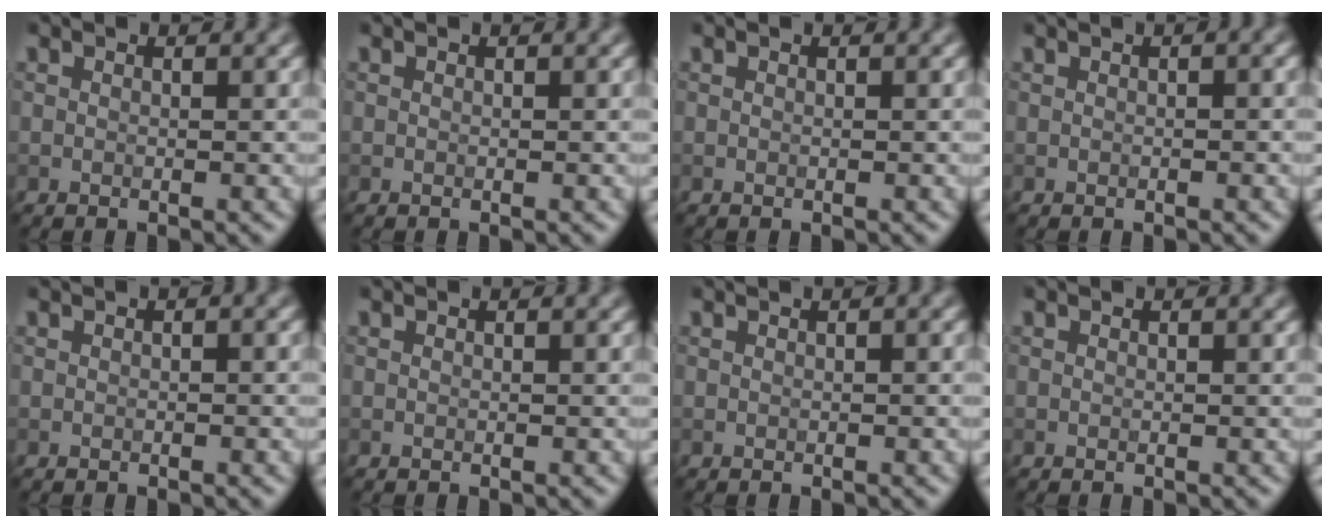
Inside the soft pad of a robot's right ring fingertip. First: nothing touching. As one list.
[{"total": 0.0}, {"total": 0.0}, {"total": 0.9, "force": [0.3, 0.2, 0.8], "torque": [-0.013, 0.003, 0.003]}, {"total": 0.6, "force": [0.1, 0.2, 0.5], "torque": [-0.006, 0.002, 0.002]}, {"total": 0.0}, {"total": 0.6, "force": [0.2, 0.1, 0.5], "torque": [-0.007, 0.004, 0.003]}, {"total": 0.0}]